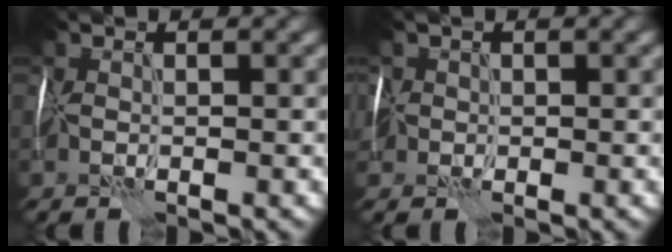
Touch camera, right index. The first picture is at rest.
{"total": 2.9, "force": [-0.1, 2.5, 1.4], "torque": [-0.035, 0.014, -0.005]}